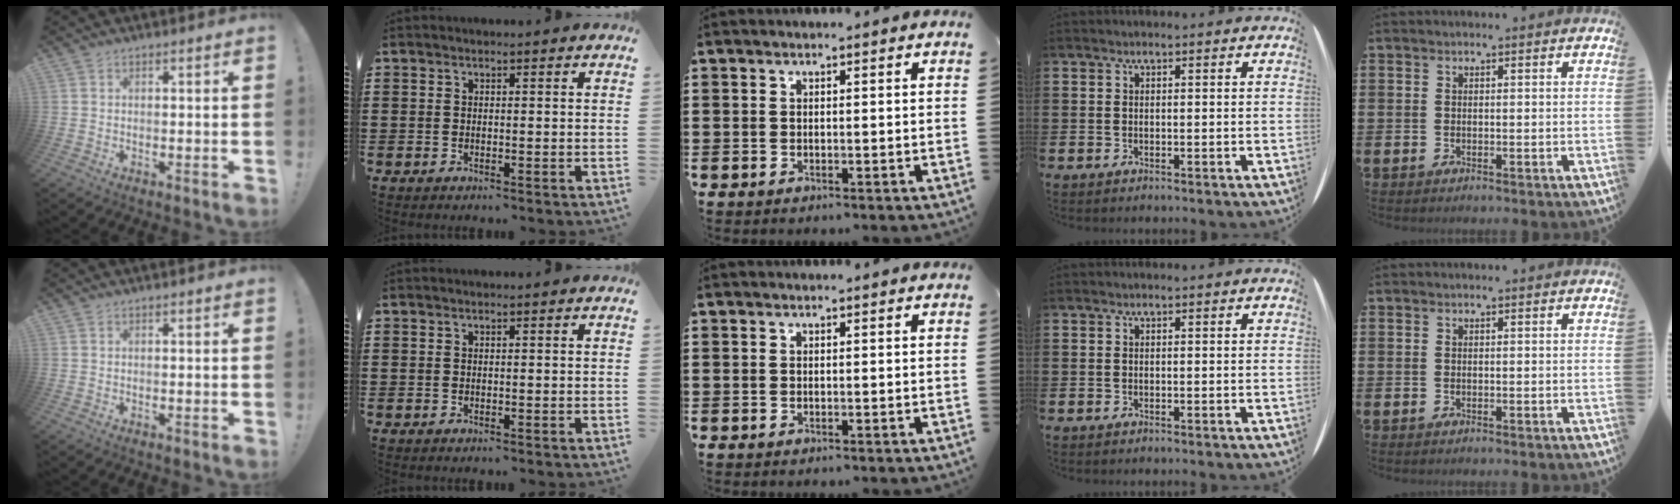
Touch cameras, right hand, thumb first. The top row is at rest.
{}